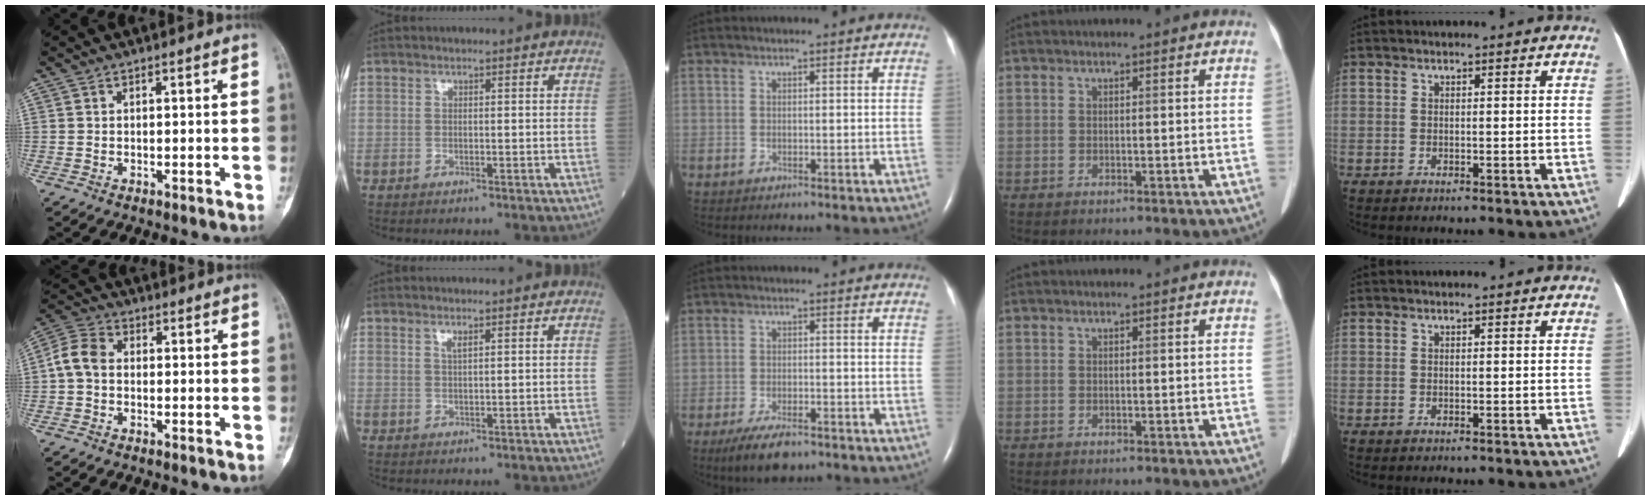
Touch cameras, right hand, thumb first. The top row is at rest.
{"thumb": {"total": 5.9, "force": [-0.4, 4.3, 4.0], "torque": [-0.074, 0.017, -0.021]}, "index": {"total": 1.0, "force": [0.6, 0.1, 0.7], "torque": [-0.017, -0.004, 0.012]}, "middle": {"total": 6.2, "force": [-4.5, 2.0, 3.8], "torque": [-0.073, -0.009, -0.075]}}